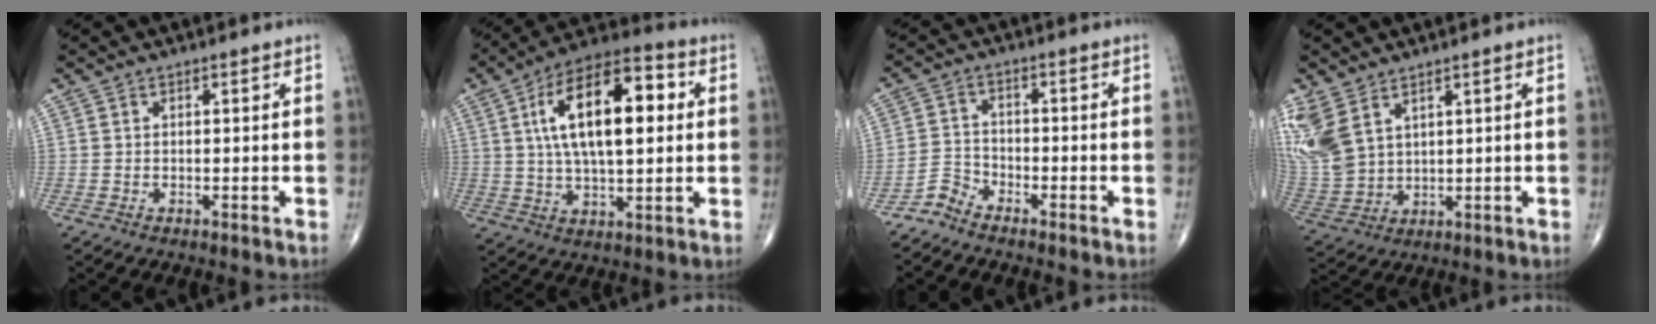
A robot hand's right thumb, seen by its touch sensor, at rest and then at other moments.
{"total": 19.3, "force": [3.9, 8.6, 16.9], "torque": [-0.270, 0.017, 0.059]}
{"total": 3.5, "force": [-3.3, 1.1, 0.2], "torque": [-0.003, 0.011, -0.073]}
{"total": 11.8, "force": [6.3, 6.9, 7.2], "torque": [-0.174, -0.020, 0.151]}